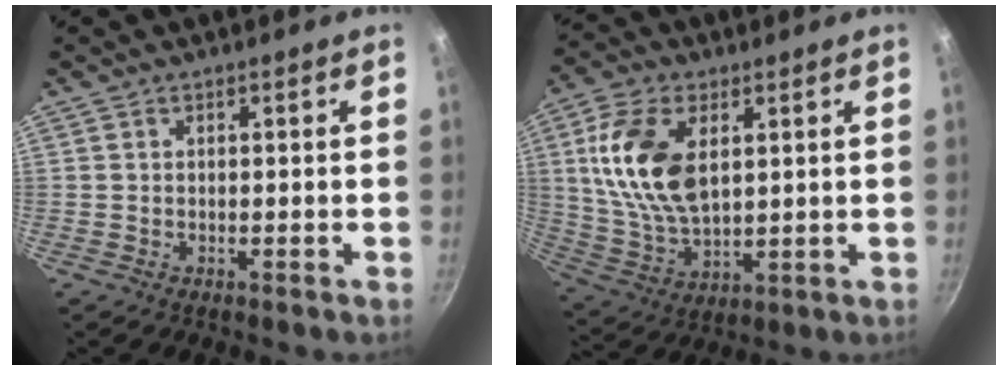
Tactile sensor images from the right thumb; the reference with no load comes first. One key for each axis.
{"total": 15.7, "fx": 3.9, "fy": 9.0, "fz": 12.3, "tx": -0.226, "ty": -0.013, "tz": 0.086}